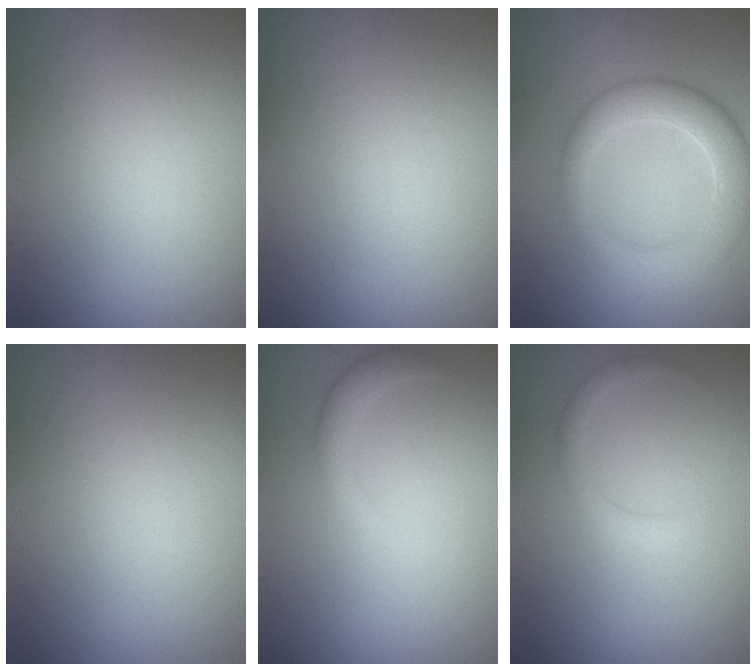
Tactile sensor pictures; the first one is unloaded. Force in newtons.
{"total": 0.0}
{"total": 5.6, "press": 5.5, "slide": 0.4}
{"total": 0.0}
{"total": 1.9, "press": 1.9, "slide": 0.2}
{"total": 1.4, "press": 1.4, "slide": 0.2}